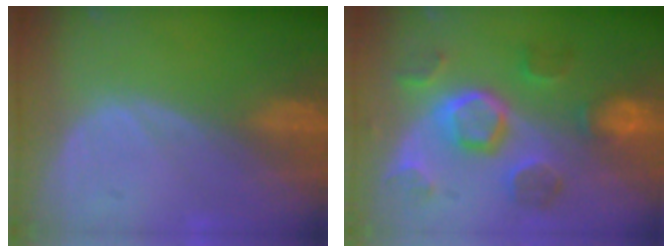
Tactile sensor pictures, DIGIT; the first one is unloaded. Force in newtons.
{"total": 9.1, "press": 9.0, "slide": 1.4}